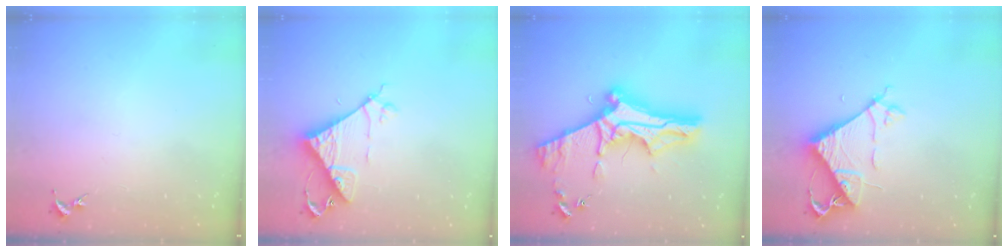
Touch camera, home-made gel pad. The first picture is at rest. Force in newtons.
{"total": 7.7, "press": 7.7, "slide": 0.7}
{"total": 13.3, "press": 13.2, "slide": 1.4}
{"total": 7.1, "press": 7.1, "slide": 0.6}